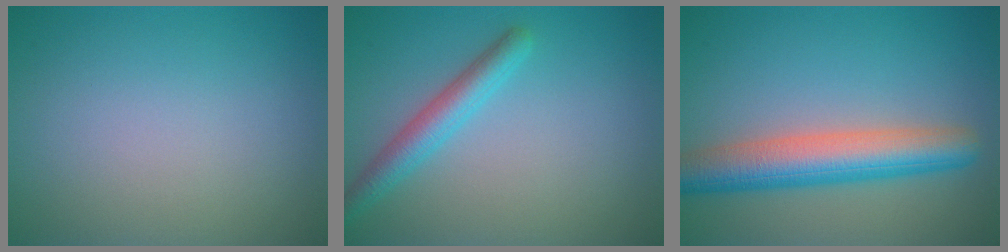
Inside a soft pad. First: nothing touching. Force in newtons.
{"total": 2.9, "press": 2.9, "slide": 0.1}
{"total": 6.6, "press": 6.6, "slide": 0.1}